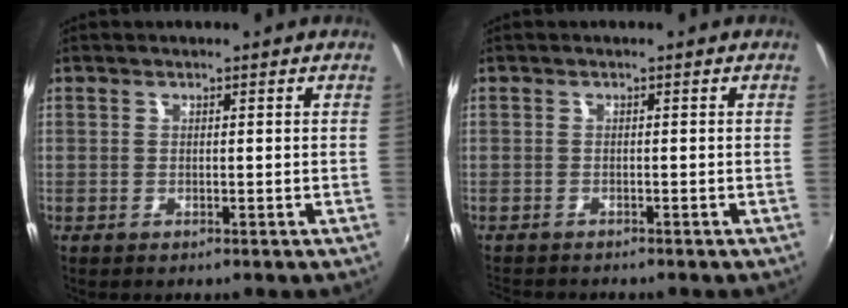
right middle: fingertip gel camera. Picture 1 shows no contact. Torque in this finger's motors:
{"motor_torque": [1.05, -1.09, 0.26, 0.08]}